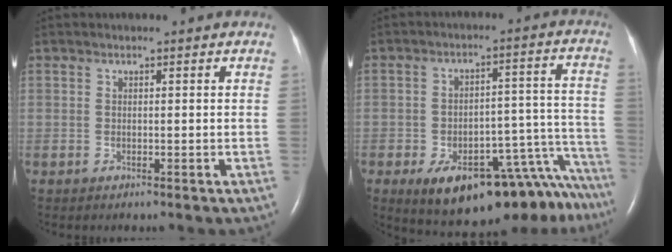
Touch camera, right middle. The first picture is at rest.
{"total": 20.4, "force": [-15.0, 7.1, 11.8], "torque": [-0.068, 0.050, -0.194]}